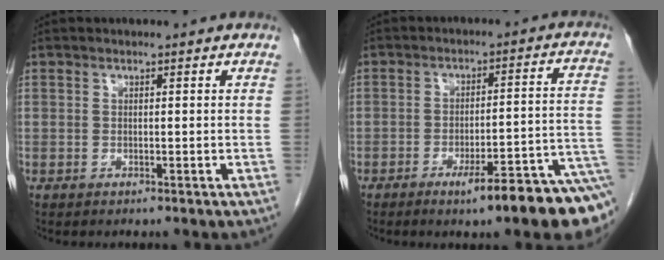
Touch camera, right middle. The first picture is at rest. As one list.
[{"total": 11.3, "force": [-6.7, 0.5, 9.1], "torque": [-0.083, 0.007, -0.089]}]